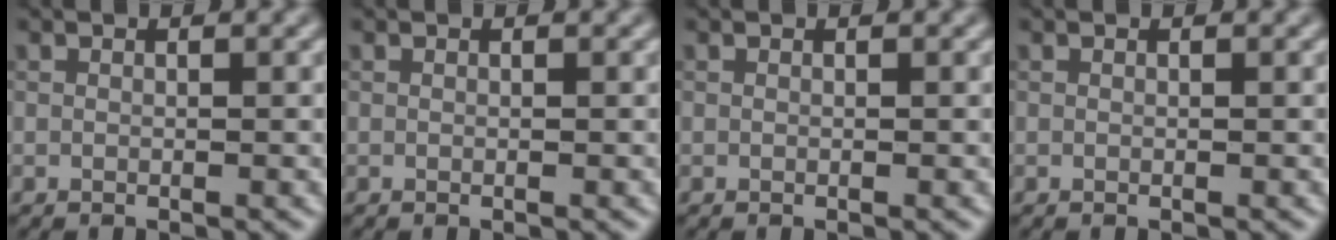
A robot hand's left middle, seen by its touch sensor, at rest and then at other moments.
{"total": 0.0}
{"total": 0.0}
{"total": 0.0}